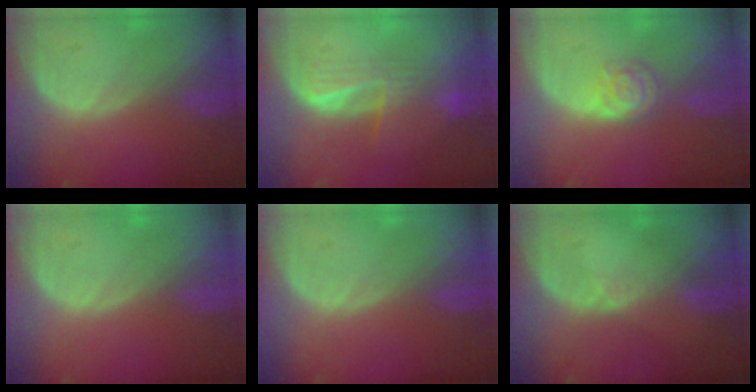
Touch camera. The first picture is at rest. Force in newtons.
{"total": 6.2, "press": 5.9, "slide": 1.9}
{"total": 4.4, "press": 3.9, "slide": 2.0}
{"total": 0.0}
{"total": 0.0}
{"total": 1.8, "press": 1.2, "slide": 1.3}